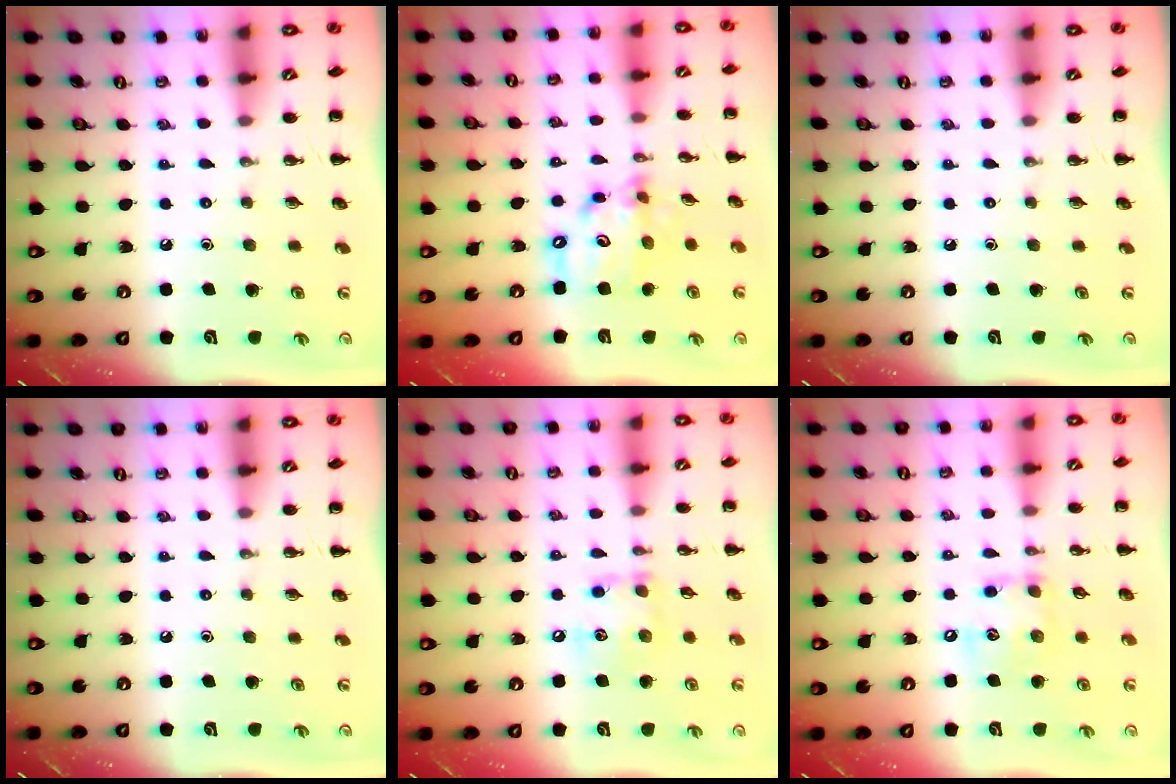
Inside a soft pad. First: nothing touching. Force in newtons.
{"total": 12.8, "press": 12.4, "slide": 3.1}
{"total": 0.0}
{"total": 0.0}
{"total": 10.1, "press": 10.0, "slide": 1.2}
{"total": 10.8, "press": 10.7, "slide": 1.6}